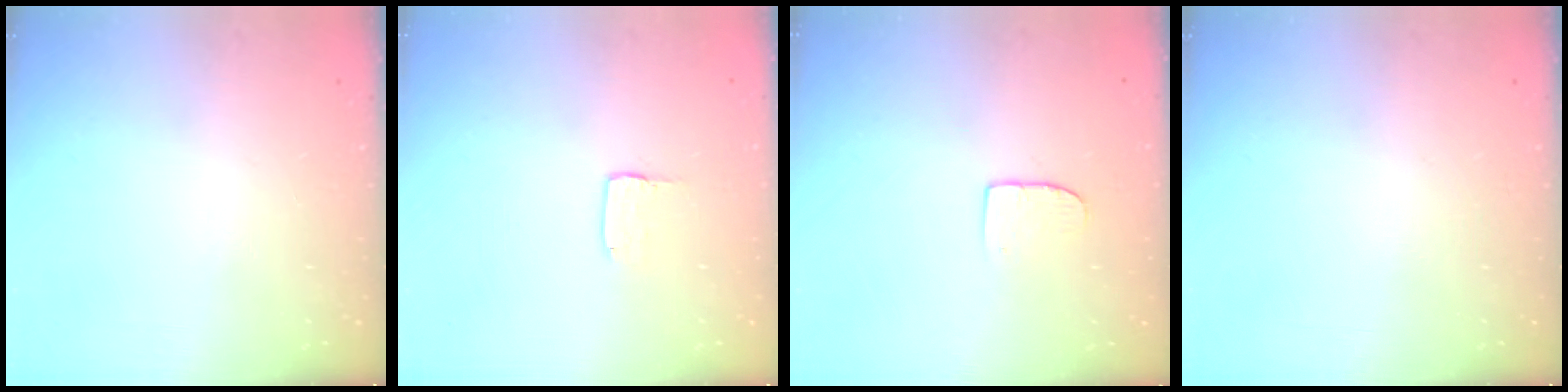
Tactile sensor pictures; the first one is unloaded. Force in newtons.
{"total": 2.0, "press": 2.0, "slide": 0.0}
{"total": 5.1, "press": 5.1, "slide": 0.4}
{"total": 0.0}